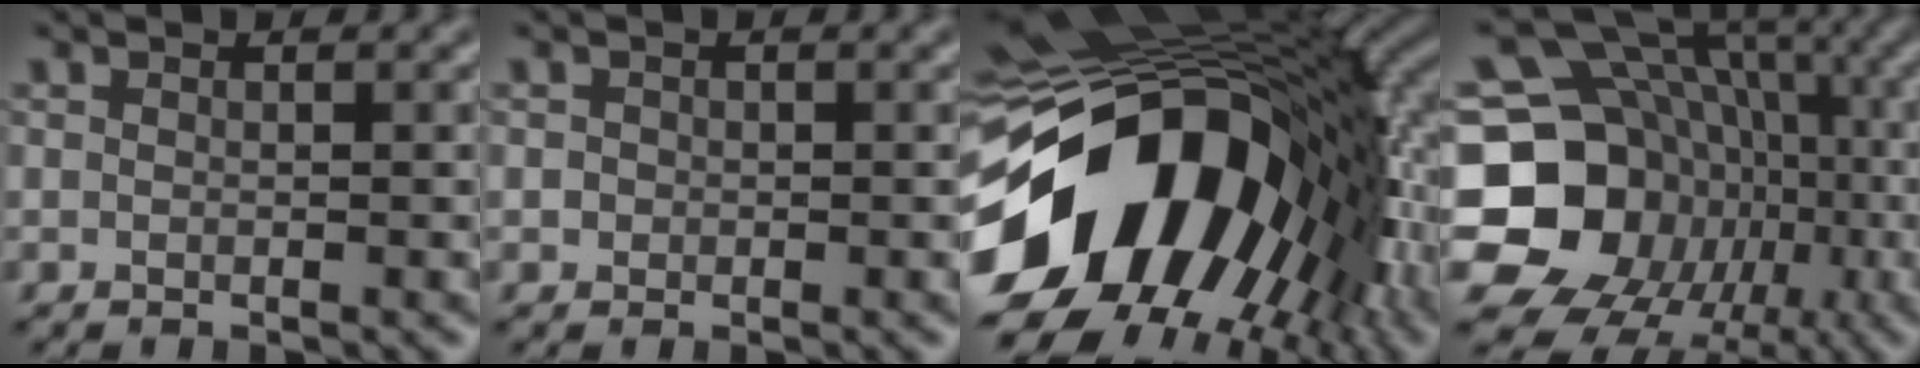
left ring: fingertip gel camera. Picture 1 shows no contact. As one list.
[{"total": 0.7, "force": [0.0, 0.7, 0.1], "torque": [0.005, -0.004, -0.003]}, {"total": 17.7, "force": [-3.7, 11.8, 12.6], "torque": [-0.218, -0.006, -0.074]}, {"total": 19.0, "force": [-4.3, 16.8, 7.7], "torque": [-0.142, -0.011, -0.094]}]